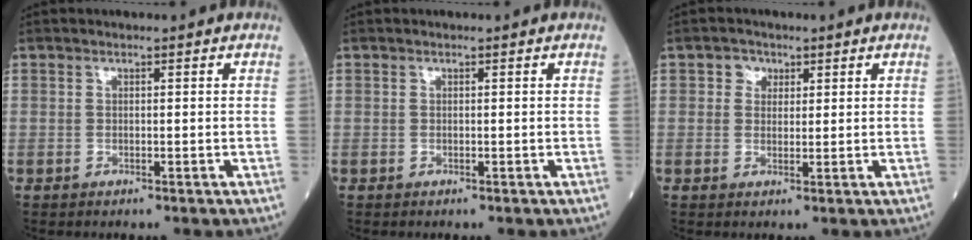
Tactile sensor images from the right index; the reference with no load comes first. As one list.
[{"total": 0.0}, {"total": 2.3, "force": [1.0, 2.0, 0.7], "torque": [-0.007, 0.003, 0.012]}]